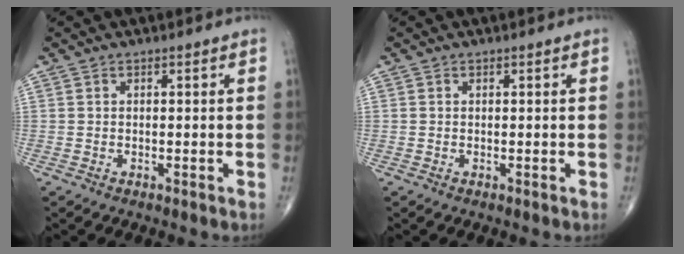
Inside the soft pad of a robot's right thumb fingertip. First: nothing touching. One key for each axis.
{"total": 0.0}